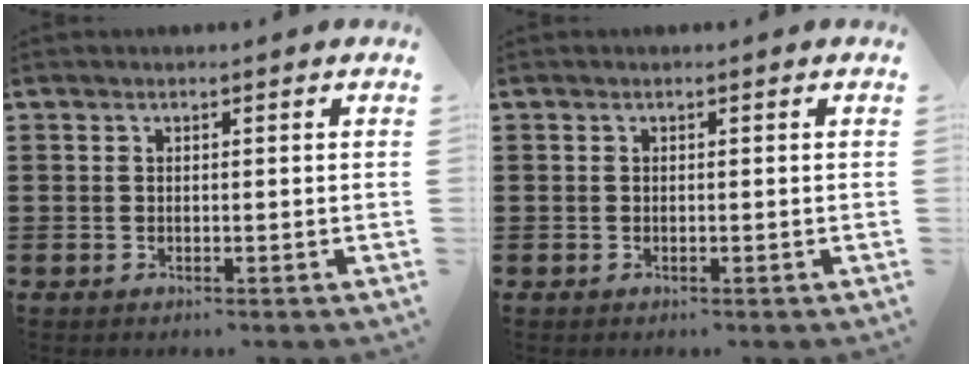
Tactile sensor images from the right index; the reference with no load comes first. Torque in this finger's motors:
{"motor_torque": [0.64, 1.50, 0.00, 0.01]}